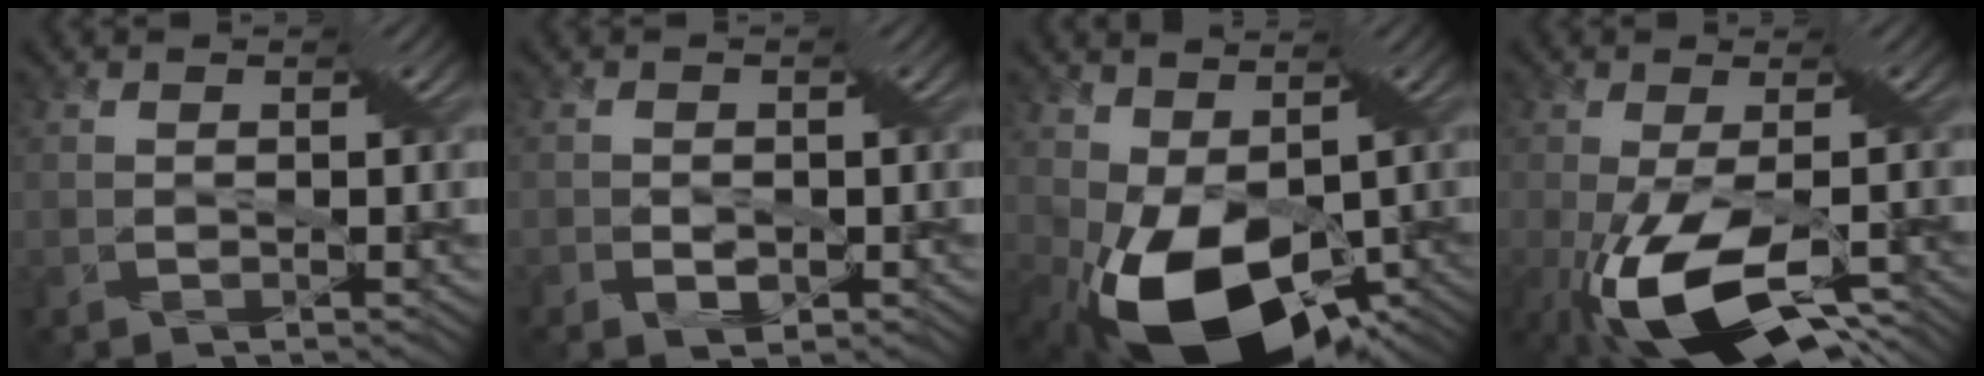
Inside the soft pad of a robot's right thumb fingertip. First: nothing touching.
{"total": 2.0, "force": [-0.8, 1.3, 1.2], "torque": [-0.003, -0.001, -0.020]}
{"total": 13.8, "force": [-3.2, 7.9, 10.9], "torque": [-0.203, -0.036, -0.045]}
{"total": 13.1, "force": [-5.7, 5.3, 10.5], "torque": [-0.215, -0.052, -0.085]}